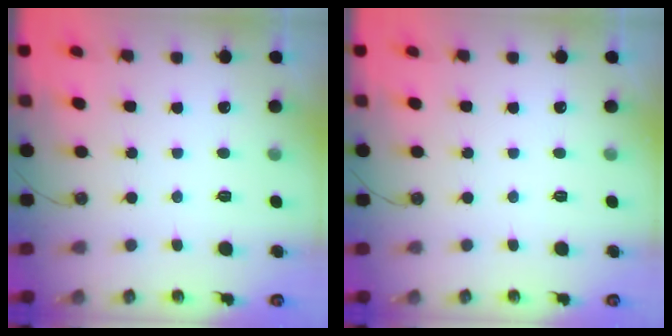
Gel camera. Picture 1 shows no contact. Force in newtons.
{"total": 0.0}